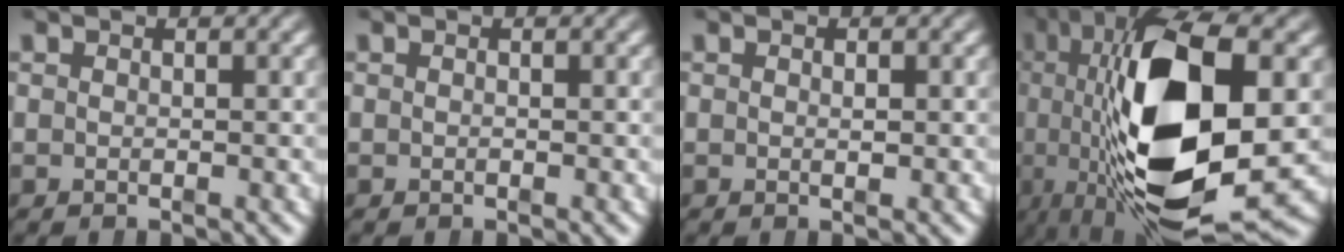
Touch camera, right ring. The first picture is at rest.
{"total": 0.0}
{"total": 0.6, "force": [0.1, 0.3, 0.5], "torque": [-0.010, -0.005, 0.003]}
{"total": 20.7, "force": [1.0, 9.4, 18.4], "torque": [-0.319, -0.018, 0.029]}